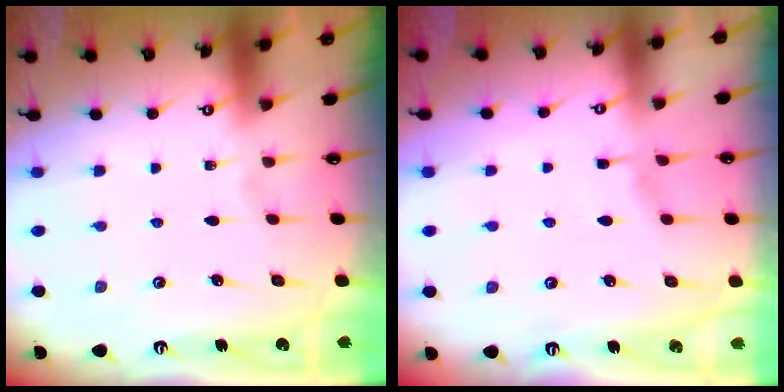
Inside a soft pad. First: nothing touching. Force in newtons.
{"total": 1.7, "press": 1.7, "slide": 0.3}